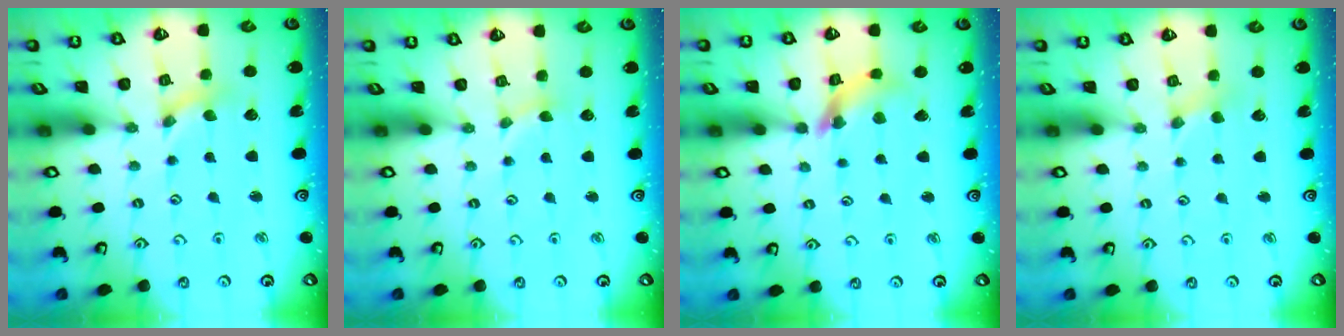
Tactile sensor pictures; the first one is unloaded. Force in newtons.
{"total": 2.3, "press": 2.3, "slide": 0.3}
{"total": 9.3, "press": 9.2, "slide": 0.9}
{"total": 2.3, "press": 2.3, "slide": 0.3}